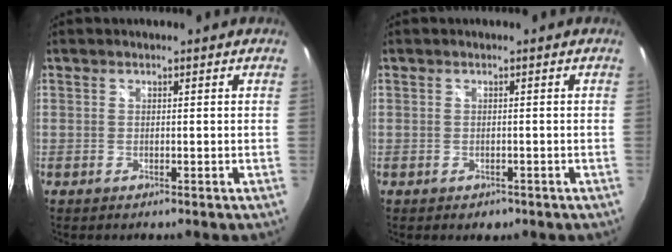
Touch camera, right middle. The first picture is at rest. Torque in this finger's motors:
{"motor_torque": [0.05, -0.14, -0.01, -0.01]}